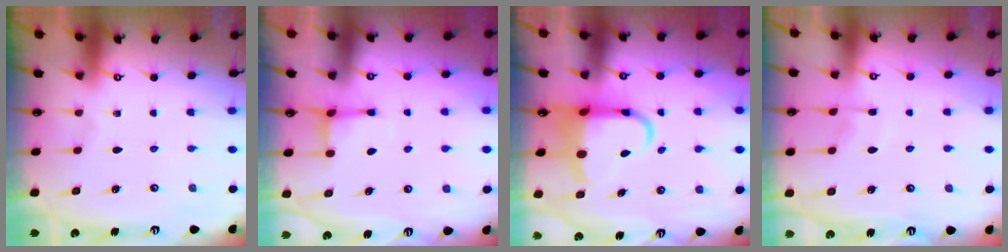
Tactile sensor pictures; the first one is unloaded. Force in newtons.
{"total": 2.9, "press": 2.9, "slide": 0.4}
{"total": 8.1, "press": 7.9, "slide": 1.6}
{"total": 4.4, "press": 4.3, "slide": 0.6}